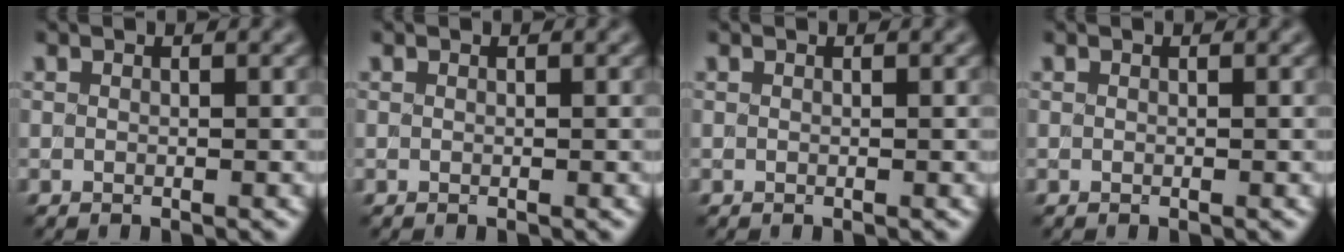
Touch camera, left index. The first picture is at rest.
{"total": 0.0}
{"total": 0.0}
{"total": 0.0}